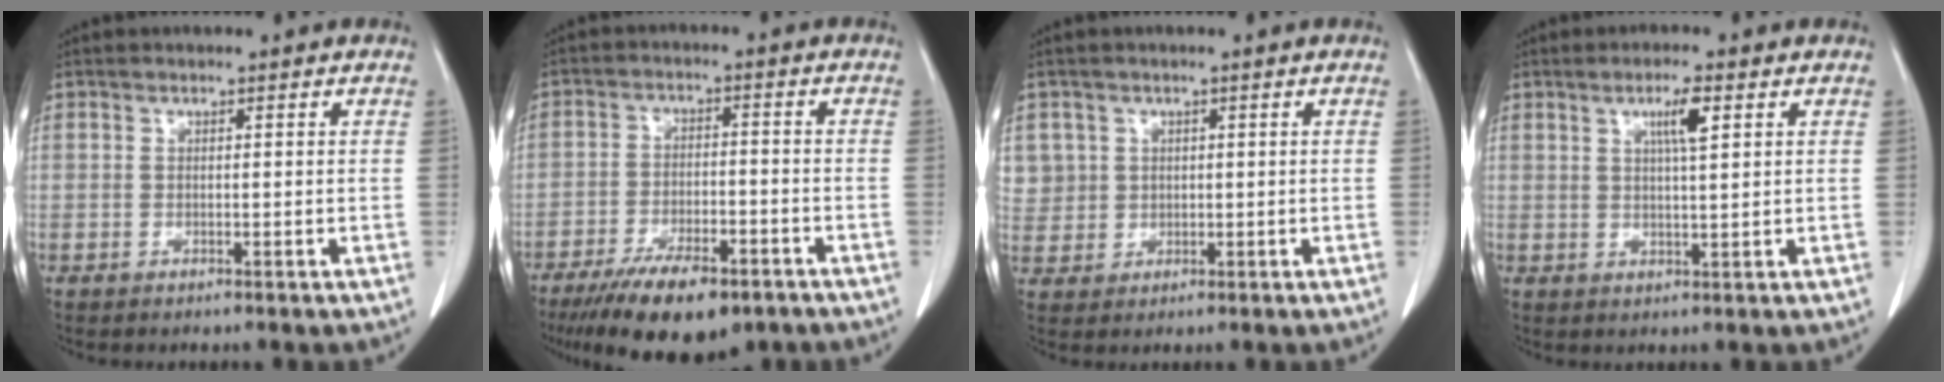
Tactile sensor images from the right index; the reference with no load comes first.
{"total": 13.2, "force": [-9.3, 4.1, 8.5], "torque": [-0.138, -0.017, -0.146]}
{"total": 4.8, "force": [1.7, 4.5, 0.0], "torque": [0.012, 0.009, 0.042]}
{"total": 4.1, "force": [1.7, 0.3, 3.7], "torque": [-0.063, -0.001, 0.029]}